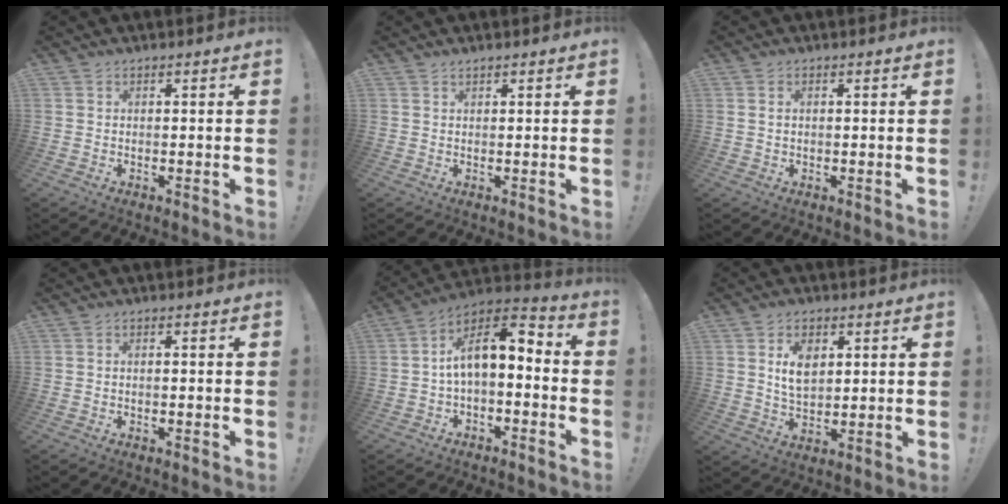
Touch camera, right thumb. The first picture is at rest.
{"total": 0.7, "force": [0.7, 0.0, 0.3], "torque": [-0.004, -0.001, 0.012]}
{"total": 1.3, "force": [0.4, 0.8, 0.9], "torque": [-0.017, 0.002, 0.008]}
{"total": 0.0}
{"total": 9.6, "force": [0.7, 4.8, 8.2], "torque": [-0.129, 0.002, 0.014]}
{"total": 8.3, "force": [3.1, 5.5, 5.3], "torque": [-0.075, -0.002, 0.053]}